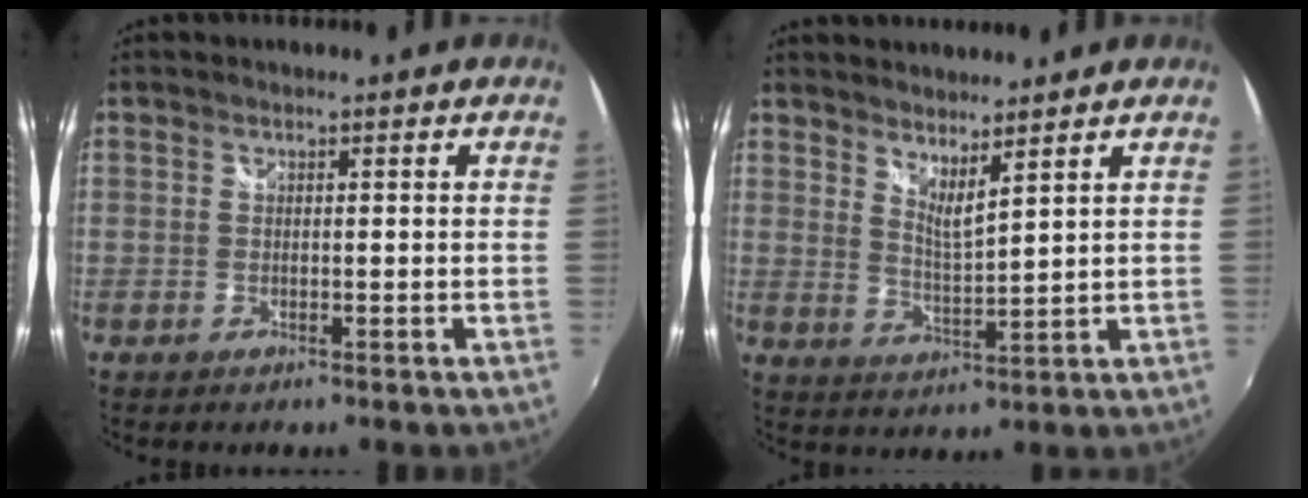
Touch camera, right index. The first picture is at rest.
{"total": 5.4, "force": [4.8, 0.2, 2.6], "torque": [-0.039, -0.009, 0.074]}